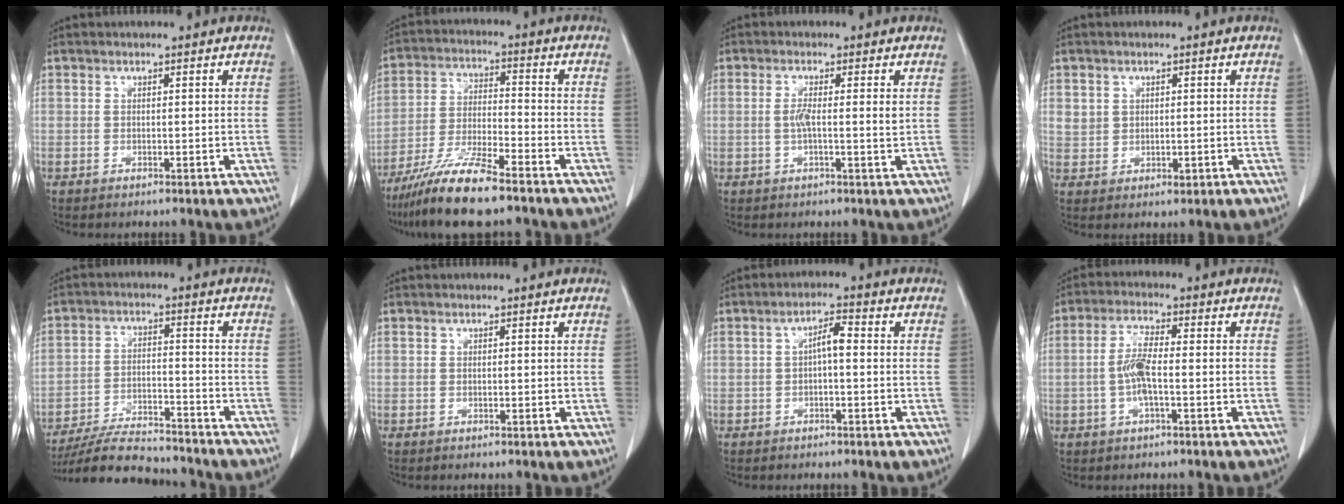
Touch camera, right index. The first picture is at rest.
{"total": 10.4, "force": [-8.2, 0.5, 6.4], "torque": [-0.127, -0.028, -0.154]}
{"total": 3.3, "force": [0.2, 0.2, 3.3], "torque": [-0.063, 0.001, 0.002]}
{"total": 3.1, "force": [0.7, 2.8, 1.3], "torque": [-0.022, 0.000, 0.020]}
{"total": 12.5, "force": [-11.8, 2.1, 3.9], "torque": [-0.062, -0.002, -0.191]}
{"total": 0.0}
{"total": 3.2, "force": [-0.1, 0.7, 3.1], "torque": [-0.053, 0.010, -0.002]}
{"total": 5.4, "force": [-0.9, 1.3, 5.2], "torque": [-0.112, 0.006, -0.021]}